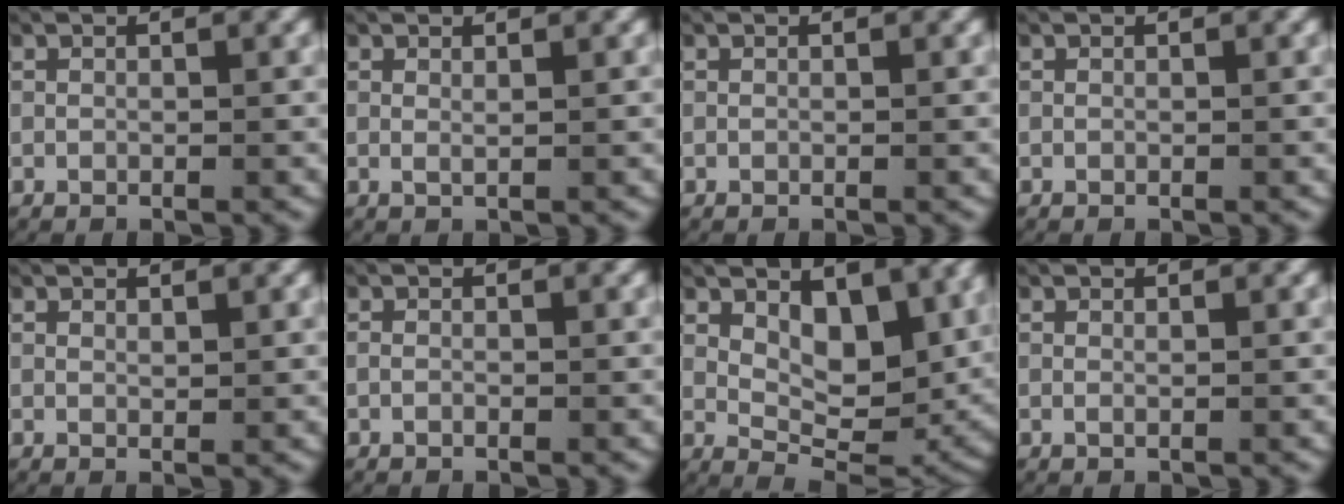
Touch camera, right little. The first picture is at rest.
{"total": 0.7, "force": [0.3, 0.2, 0.7], "torque": [-0.014, 0.003, 0.004]}
{"total": 0.0}
{"total": 0.0}
{"total": 0.6, "force": [0.5, 0.2, 0.4], "torque": [-0.005, -0.002, 0.009]}
{"total": 0.0}
{"total": 7.7, "force": [2.4, 3.8, 6.3], "torque": [-0.067, -0.026, 0.046]}
{"total": 0.0}